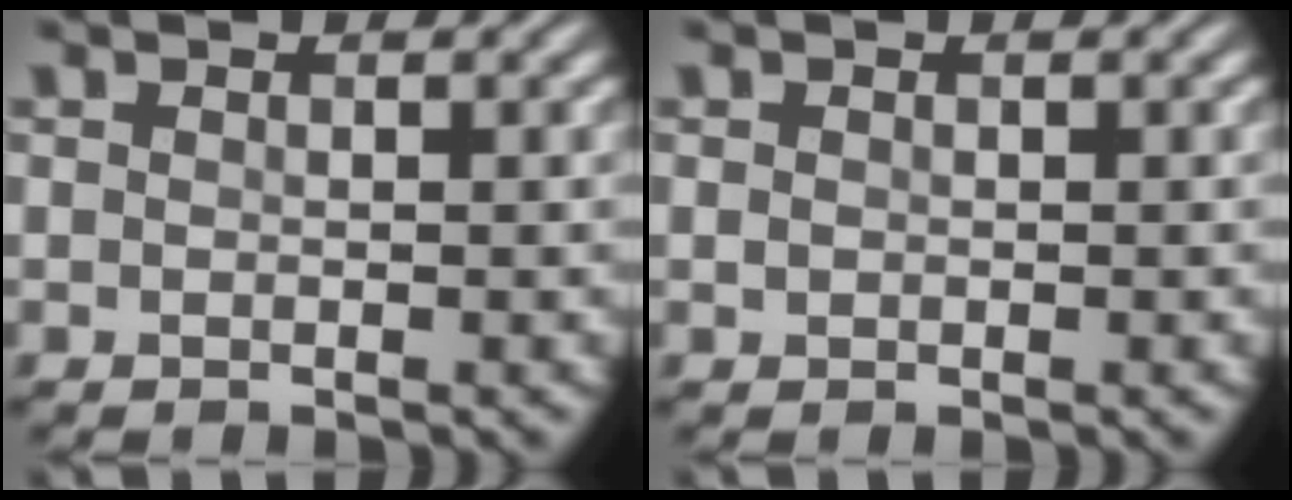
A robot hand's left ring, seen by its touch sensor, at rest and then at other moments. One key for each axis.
{"total": 0.6, "fx": -0.3, "fy": 0.5, "fz": 0.1, "tx": -0.001, "ty": 0.005, "tz": 0.002}